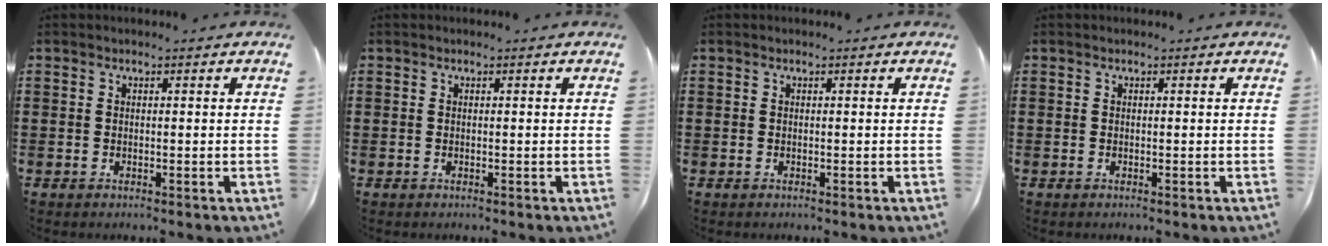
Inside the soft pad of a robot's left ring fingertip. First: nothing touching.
{"total": 0.0}
{"total": 0.0}
{"total": 0.0}